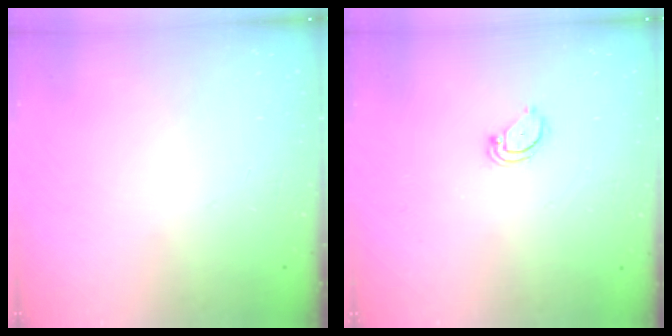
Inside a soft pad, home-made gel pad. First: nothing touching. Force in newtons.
{"total": 2.4, "press": 2.4, "slide": 0.2}